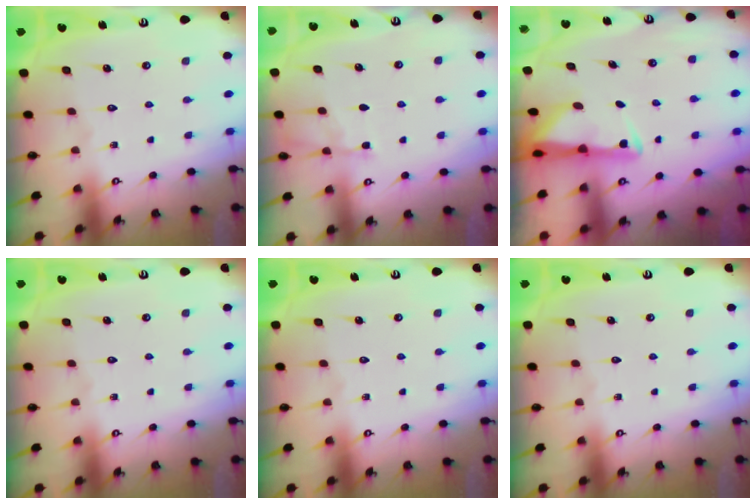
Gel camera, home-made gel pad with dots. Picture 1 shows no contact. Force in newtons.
{"total": 5.9, "press": 5.9, "slide": 0.6}
{"total": 3.0, "press": 2.9, "slide": 0.5}
{"total": 0.0}
{"total": 0.0}
{"total": 0.0}